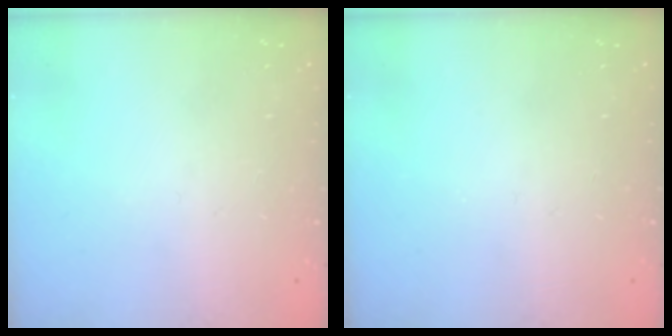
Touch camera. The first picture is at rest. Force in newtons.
{"total": 0.0}